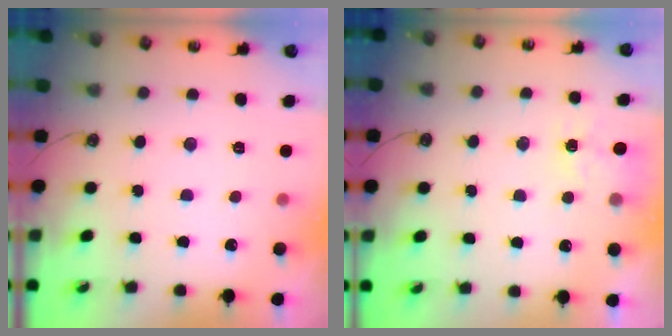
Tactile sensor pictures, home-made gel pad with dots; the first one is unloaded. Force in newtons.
{"total": 3.0, "press": 3.0, "slide": 0.3}